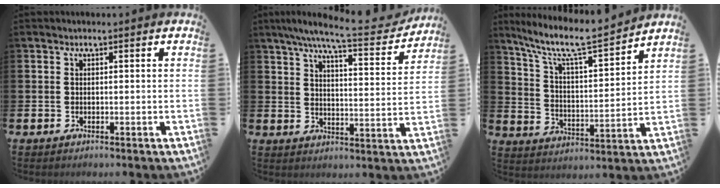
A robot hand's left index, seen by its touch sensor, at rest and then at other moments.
{"total": 8.3, "force": [7.3, 0.7, 3.9], "torque": [-0.086, -0.045, 0.122]}
{"total": 8.9, "force": [7.8, 0.9, 4.2], "torque": [-0.115, -0.053, 0.129]}